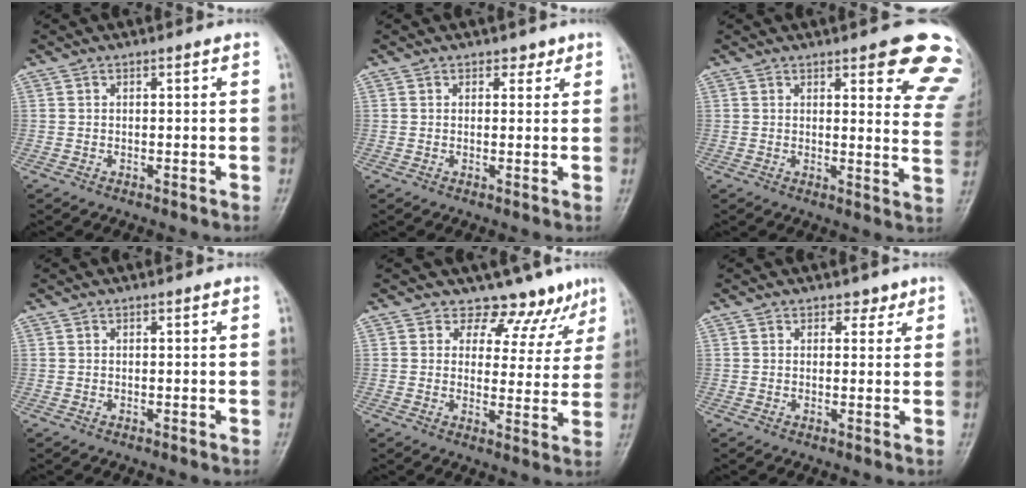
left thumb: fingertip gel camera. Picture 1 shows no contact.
{"total": 1.8, "force": [1.2, 1.2, 0.6], "torque": [0.009, -0.005, 0.012]}
{"total": 13.9, "force": [8.7, 4.0, 10.1], "torque": [-0.078, -0.045, 0.081]}
{"total": 0.0}
{"total": 9.4, "force": [7.8, 5.0, 1.0], "torque": [0.032, -0.047, 0.085]}
{"total": 2.1, "force": [1.4, 1.4, 0.5], "torque": [0.011, -0.006, 0.015]}